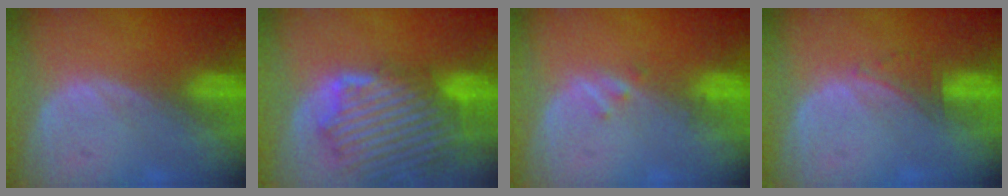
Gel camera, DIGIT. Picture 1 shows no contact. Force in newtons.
{"total": 12.9, "press": 11.5, "slide": 6.0}
{"total": 1.1, "press": 1.1, "slide": 0.1}
{"total": 1.7, "press": 1.6, "slide": 0.7}